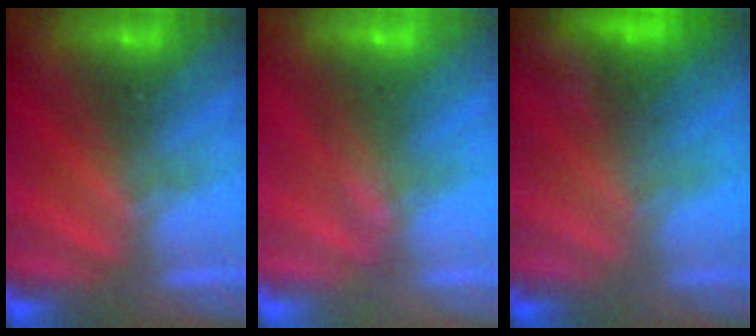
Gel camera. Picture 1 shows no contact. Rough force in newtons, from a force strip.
{"total": 1.7}
{"total": 4.7}